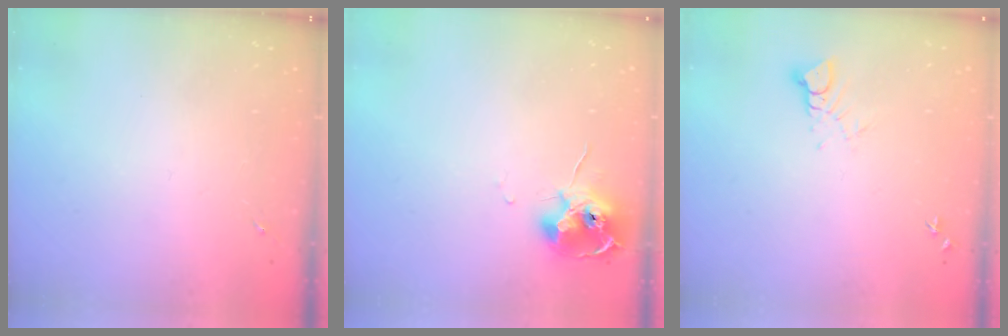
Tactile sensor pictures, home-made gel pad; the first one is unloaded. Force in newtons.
{"total": 10.6, "press": 10.5, "slide": 0.8}
{"total": 4.1, "press": 4.1, "slide": 0.2}